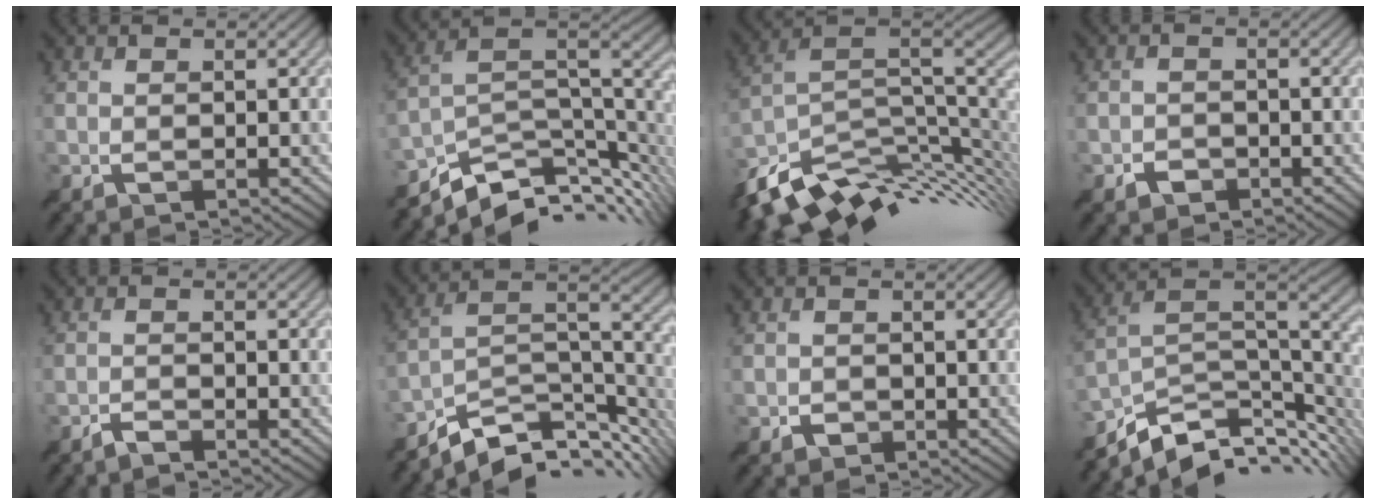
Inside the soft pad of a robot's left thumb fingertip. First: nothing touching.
{"total": 10.4, "force": [-5.5, 4.7, 7.4], "torque": [-0.151, -0.007, -0.091]}
{"total": 14.0, "force": [-6.3, 7.0, 10.4], "torque": [-0.218, -0.029, -0.105]}
{"total": 1.9, "force": [-1.2, 1.4, 0.4], "torque": [-0.003, -0.001, -0.025]}
{"total": 1.6, "force": [-1.4, 0.3, 0.6], "torque": [-0.012, 0.001, -0.031]}
{"total": 10.6, "force": [-7.5, 4.1, 6.3], "torque": [-0.119, 0.000, -0.125]}
{"total": 1.5, "force": [-0.9, 1.2, 0.3], "torque": [0.001, -0.003, -0.016]}
{"total": 11.4, "force": [-6.2, 5.2, 8.0], "torque": [-0.170, -0.011, -0.097]}